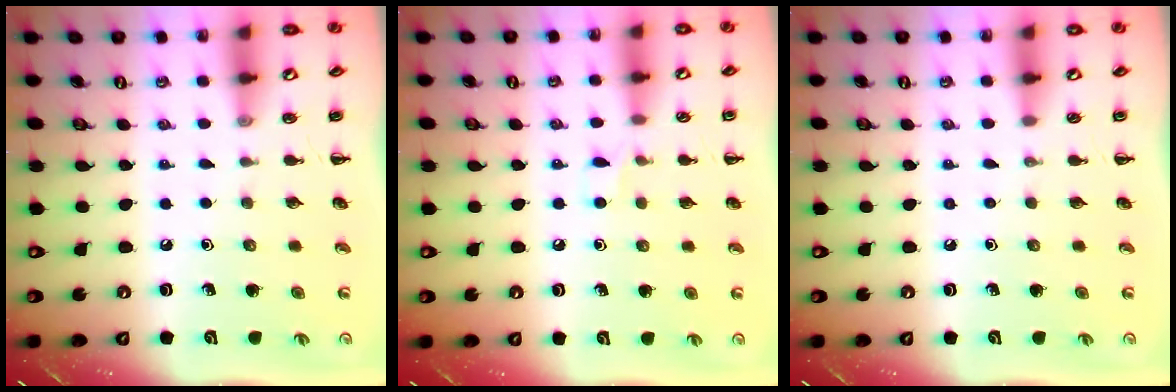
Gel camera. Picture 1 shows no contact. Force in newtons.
{"total": 4.0, "press": 3.8, "slide": 1.1}
{"total": 0.0}